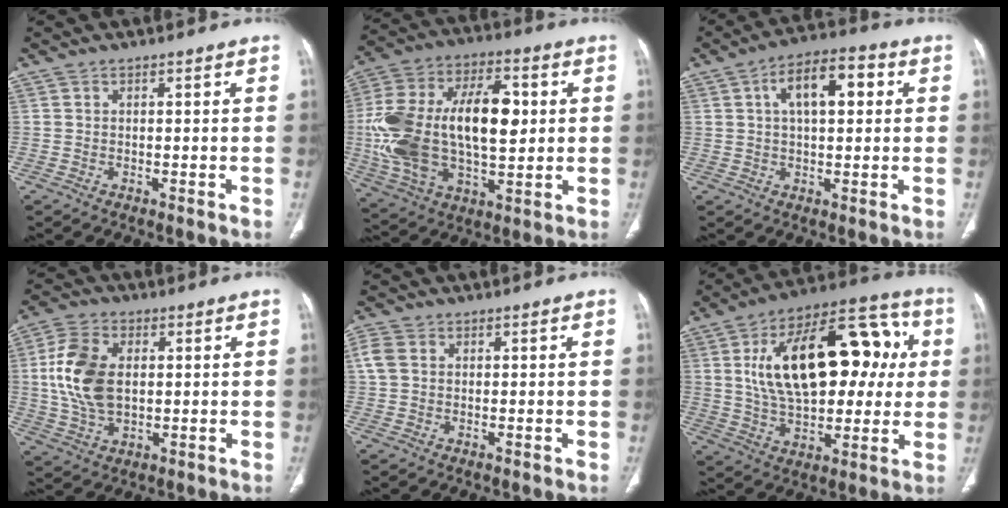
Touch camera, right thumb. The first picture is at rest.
{"total": 26.0, "force": [1.8, 13.9, 22.0], "torque": [-0.422, 0.007, 0.034]}
{"total": 10.2, "force": [2.6, 4.9, 8.5], "torque": [-0.123, 0.020, 0.033]}
{"total": 12.8, "force": [1.4, 8.0, 9.9], "torque": [-0.196, 0.002, 0.029]}
{"total": 3.6, "force": [0.8, 2.9, 2.1], "torque": [-0.050, 0.009, 0.012]}
{"total": 27.3, "force": [4.9, 14.5, 22.7], "torque": [-0.331, 0.025, 0.078]}